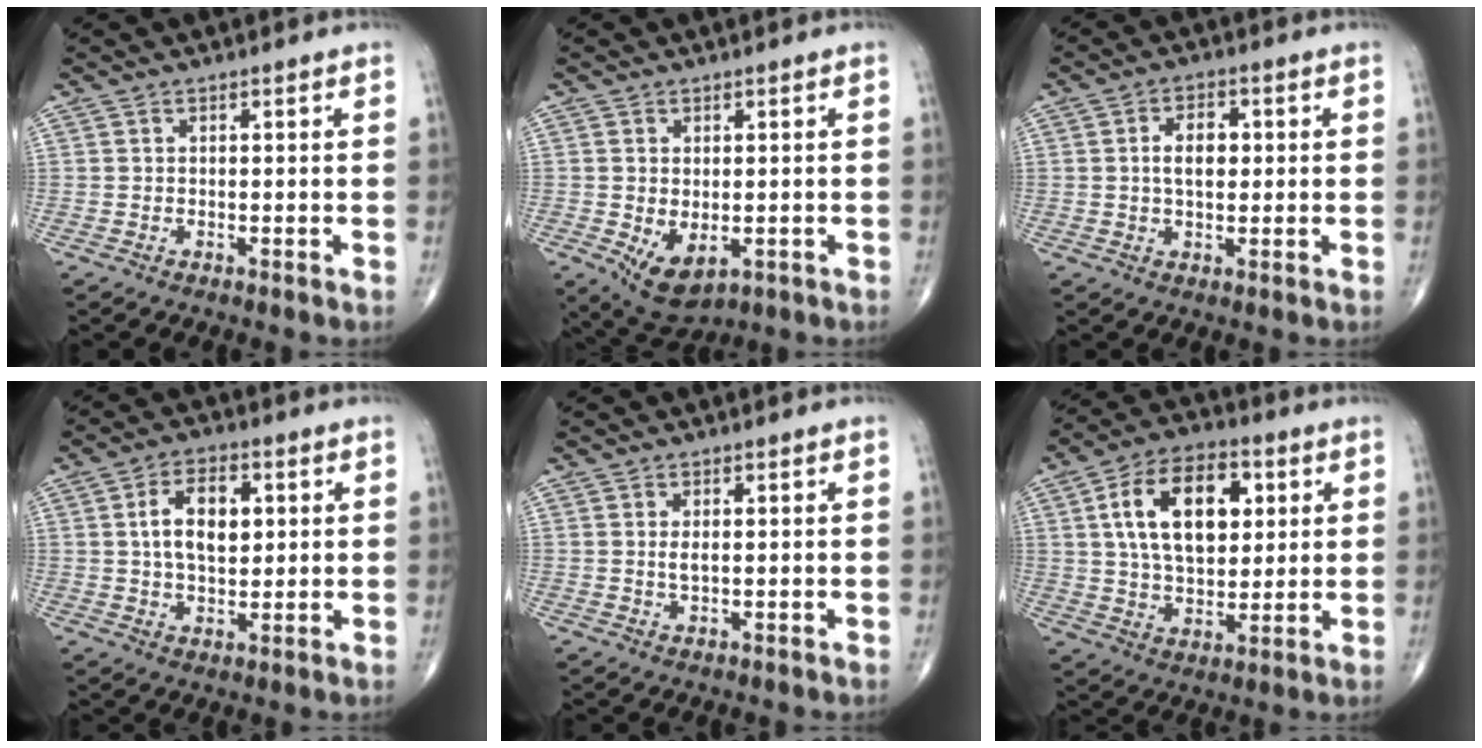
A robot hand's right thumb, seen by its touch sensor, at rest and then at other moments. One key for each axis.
{"total": 7.1, "fx": -1.6, "fy": 4.1, "fz": 5.5, "tx": -0.084, "ty": -0.010, "tz": -0.009}
{"total": 5.5, "fx": 0.6, "fy": 3.3, "fz": 4.4, "tx": -0.066, "ty": 0.006, "tz": 0.006}
{"total": 9.5, "fx": 1.9, "fy": 5.5, "fz": 7.5, "tx": -0.110, "ty": 0.002, "tz": 0.031}
{"total": 2.0, "fx": 0.3, "fy": 0.9, "fz": 1.7, "tx": -0.030, "ty": -0.002, "tz": 0.007}
{"total": 17.3, "fx": 4.5, "fy": 10.3, "fz": 13.1, "tx": -0.195, "ty": 0.000, "tz": 0.077}